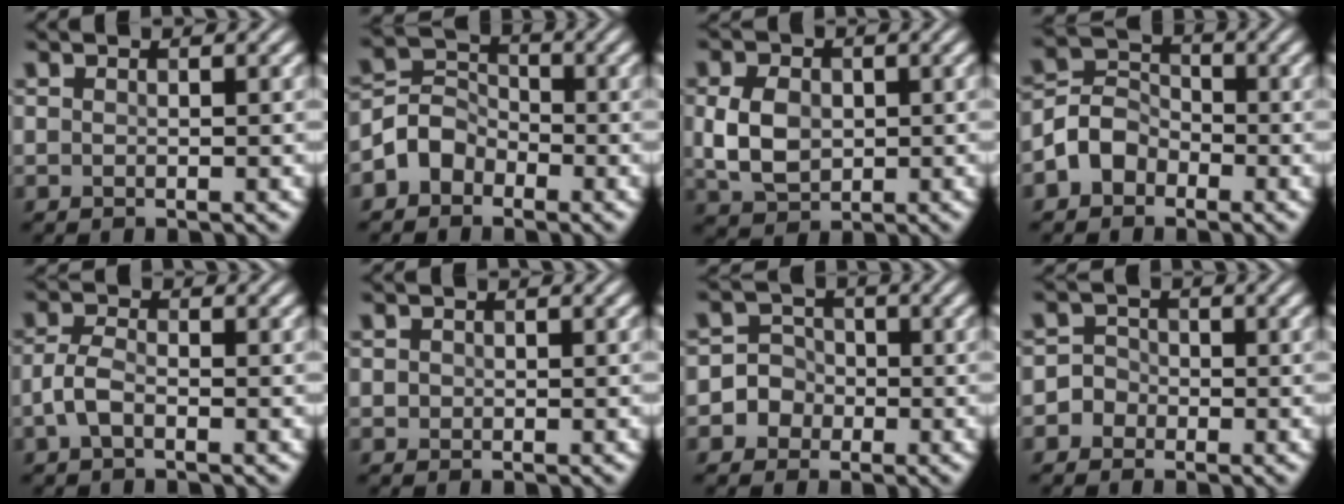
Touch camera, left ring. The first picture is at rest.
{"total": 3.2, "force": [-1.8, 2.4, 1.0], "torque": [-0.013, 0.011, -0.046]}
{"total": 4.7, "force": [0.1, 3.6, 3.1], "torque": [-0.070, -0.002, 0.002]}
{"total": 3.5, "force": [-1.8, 2.7, 1.3], "torque": [-0.020, 0.010, -0.046]}
{"total": 2.2, "force": [-0.9, 1.0, 1.7], "torque": [-0.036, 0.005, -0.025]}
{"total": 0.6, "force": [0.0, 0.6, 0.1], "torque": [0.002, -0.002, -0.002]}
{"total": 3.9, "force": [-1.4, 3.7, 0.5], "torque": [0.020, 0.011, -0.039]}
{"total": 2.3, "force": [-1.0, 2.0, 0.3], "torque": [0.019, 0.009, -0.029]}